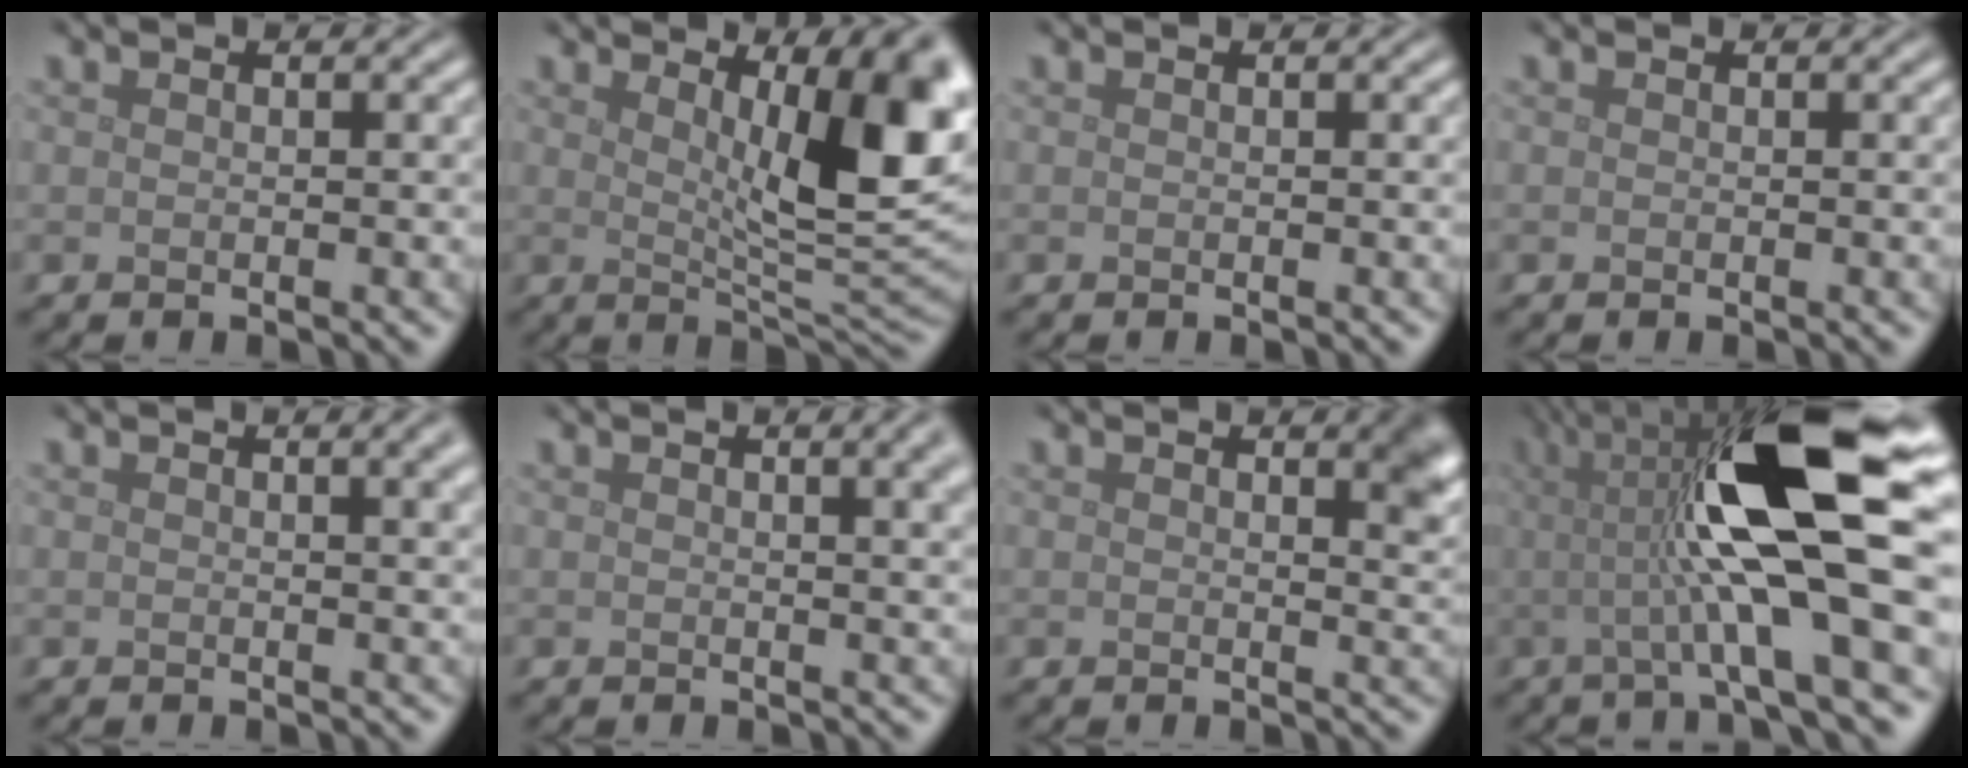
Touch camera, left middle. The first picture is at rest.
{"total": 9.2, "force": [2.7, 2.5, 8.5], "torque": [-0.111, -0.006, 0.048]}
{"total": 0.0}
{"total": 0.0}
{"total": 4.1, "force": [2.0, 1.6, 3.2], "torque": [-0.022, 0.012, 0.019]}
{"total": 5.8, "force": [2.6, 2.5, 4.5], "torque": [-0.026, 0.027, 0.014]}
{"total": 2.9, "force": [1.7, 1.0, 2.2], "torque": [-0.019, 0.002, 0.024]}
{"total": 14.0, "force": [1.6, 3.2, 13.6], "torque": [-0.209, 0.015, 0.021]}